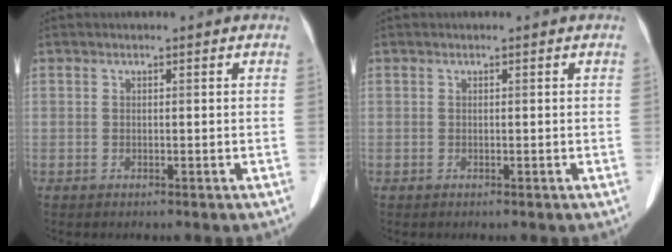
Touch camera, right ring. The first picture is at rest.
{"total": 0.0}